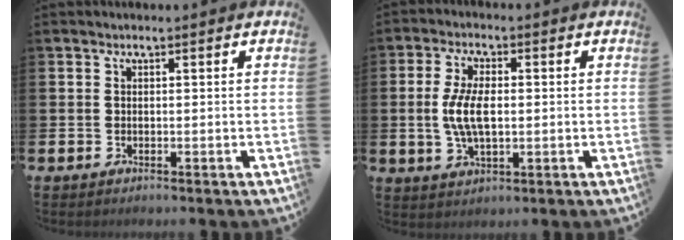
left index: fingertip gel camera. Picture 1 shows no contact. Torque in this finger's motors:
{"motor_torque": [1.34, -0.15, 0.27, 0.21]}